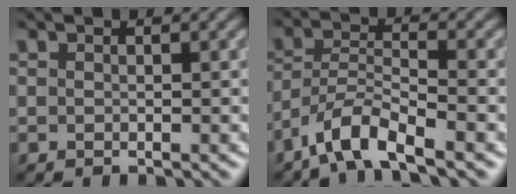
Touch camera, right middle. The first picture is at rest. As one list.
[{"total": 5.1, "force": [-3.9, 1.1, 3.1], "torque": [-0.056, 0.001, -0.080]}]